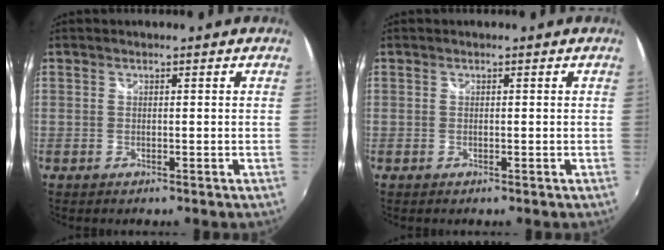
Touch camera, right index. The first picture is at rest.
{"total": 0.0}